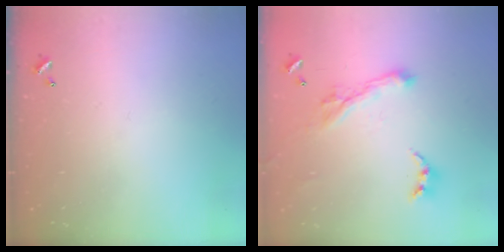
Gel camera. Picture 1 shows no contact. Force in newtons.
{"total": 2.8, "press": 2.5, "slide": 1.3}